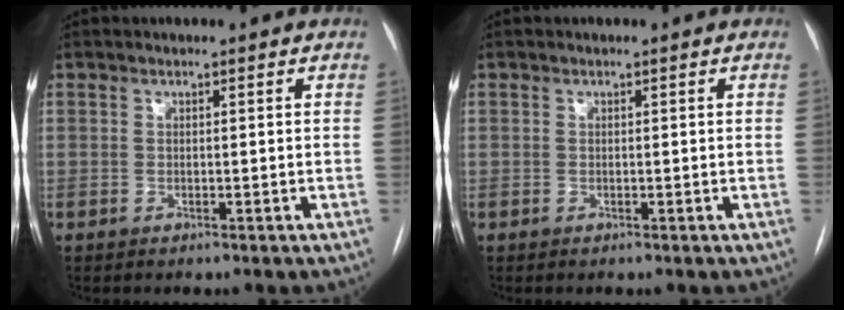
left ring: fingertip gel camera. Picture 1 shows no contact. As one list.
[{"total": 0.0}]